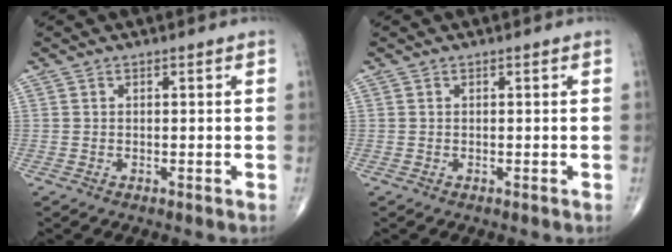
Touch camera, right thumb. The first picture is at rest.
{"total": 0.0}